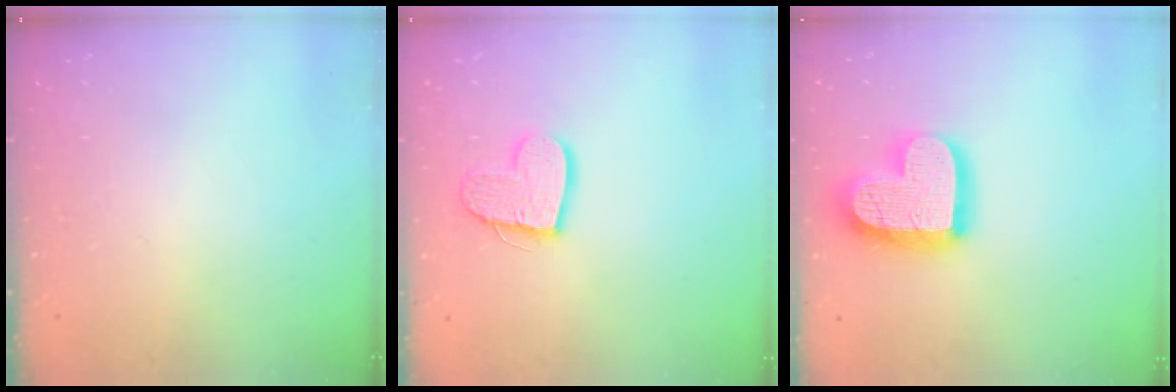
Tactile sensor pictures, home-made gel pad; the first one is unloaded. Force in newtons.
{"total": 11.8, "press": 11.7, "slide": 1.2}
{"total": 17.7, "press": 17.7, "slide": 1.5}